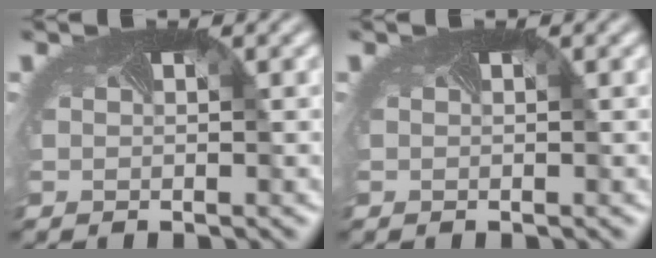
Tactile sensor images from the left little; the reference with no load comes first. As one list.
[{"total": 0.0}]